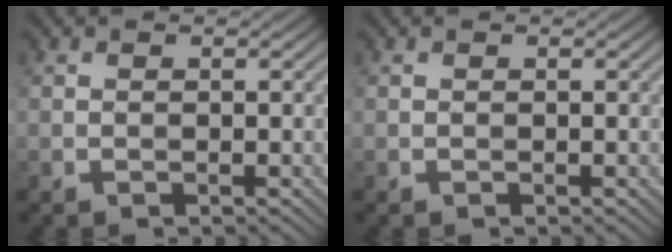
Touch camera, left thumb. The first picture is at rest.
{"total": 0.0}